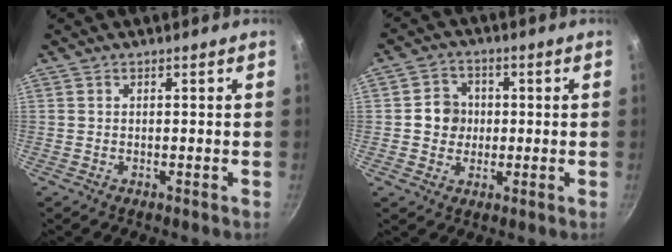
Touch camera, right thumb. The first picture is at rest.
{"total": 5.9, "force": [0.1, 5.5, 2.2], "torque": [-0.001, 0.007, -0.008]}